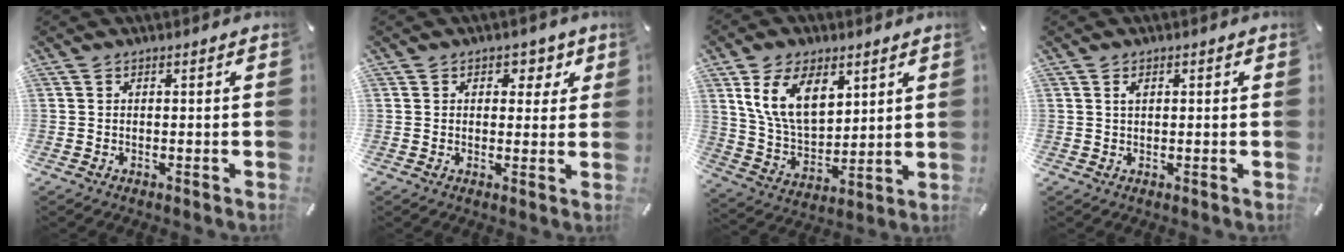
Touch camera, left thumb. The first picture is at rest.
{"total": 4.2, "force": [1.8, 3.3, 1.8], "torque": [0.002, -0.010, 0.019]}
{"total": 13.9, "force": [6.9, 8.6, 8.5], "torque": [-0.185, -0.018, 0.126]}
{"total": 1.3, "force": [0.5, 0.7, 1.0], "torque": [-0.021, 0.003, 0.008]}